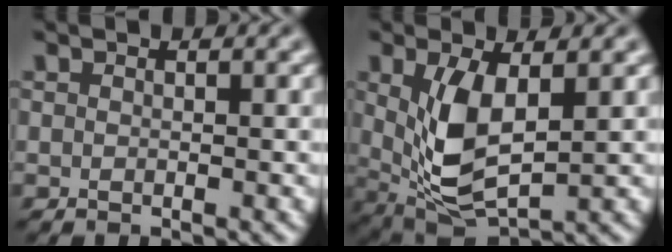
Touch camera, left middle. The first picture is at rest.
{"total": 5.1, "force": [0.5, 2.2, 4.6], "torque": [-0.102, -0.006, 0.016]}